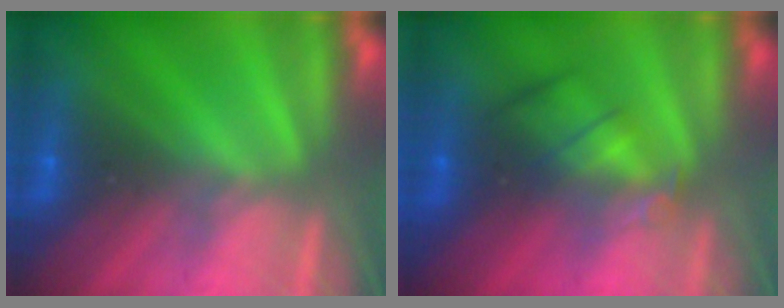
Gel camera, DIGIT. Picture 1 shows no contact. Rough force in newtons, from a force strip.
{"total": 2.4}